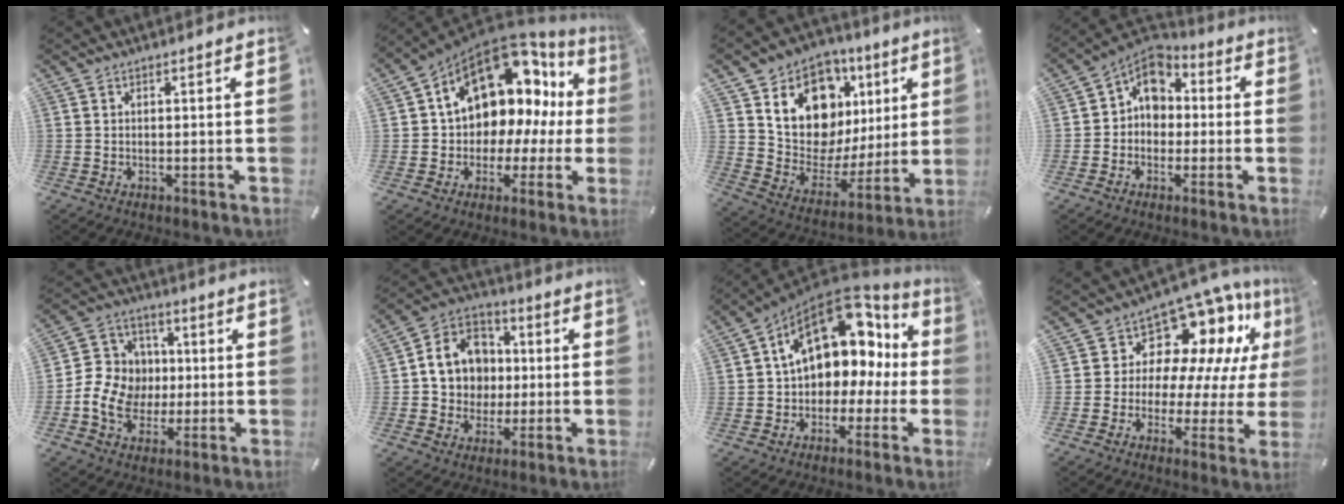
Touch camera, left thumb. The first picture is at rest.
{"total": 16.0, "force": [7.4, 10.9, 9.0], "torque": [-0.121, -0.069, 0.125]}
{"total": 15.3, "force": [7.2, 11.8, 6.4], "torque": [-0.103, -0.057, 0.137]}
{"total": 8.1, "force": [1.2, 7.2, 3.5], "torque": [-0.063, 0.001, 0.022]}
{"total": 11.2, "force": [-1.6, 10.2, 4.3], "torque": [-0.081, 0.021, -0.021]}
{"total": 12.4, "force": [-0.6, 11.5, 4.8], "torque": [-0.103, 0.022, -0.007]}
{"total": 17.1, "force": [6.0, 11.5, 11.2], "torque": [-0.172, -0.034, 0.106]}
{"total": 12.8, "force": [9.0, 7.8, 4.7], "torque": [-0.078, -0.107, 0.154]}